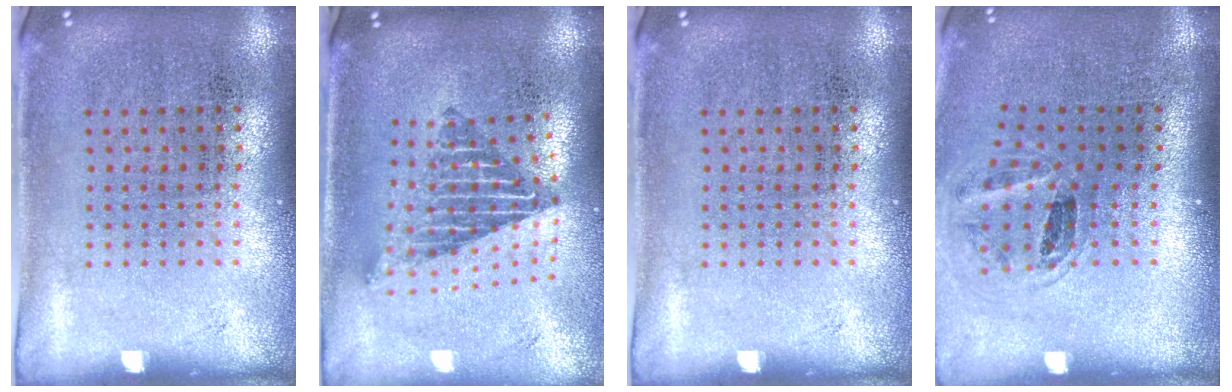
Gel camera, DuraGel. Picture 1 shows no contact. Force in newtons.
{"total": 2.1, "press": 1.5, "slide": 1.5}
{"total": 0.0}
{"total": 1.1, "press": 1.0, "slide": 0.5}